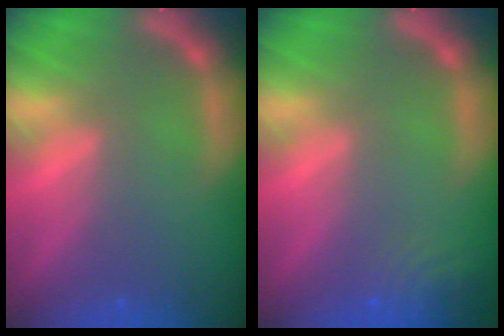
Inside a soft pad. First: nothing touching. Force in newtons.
{"total": 3.5}